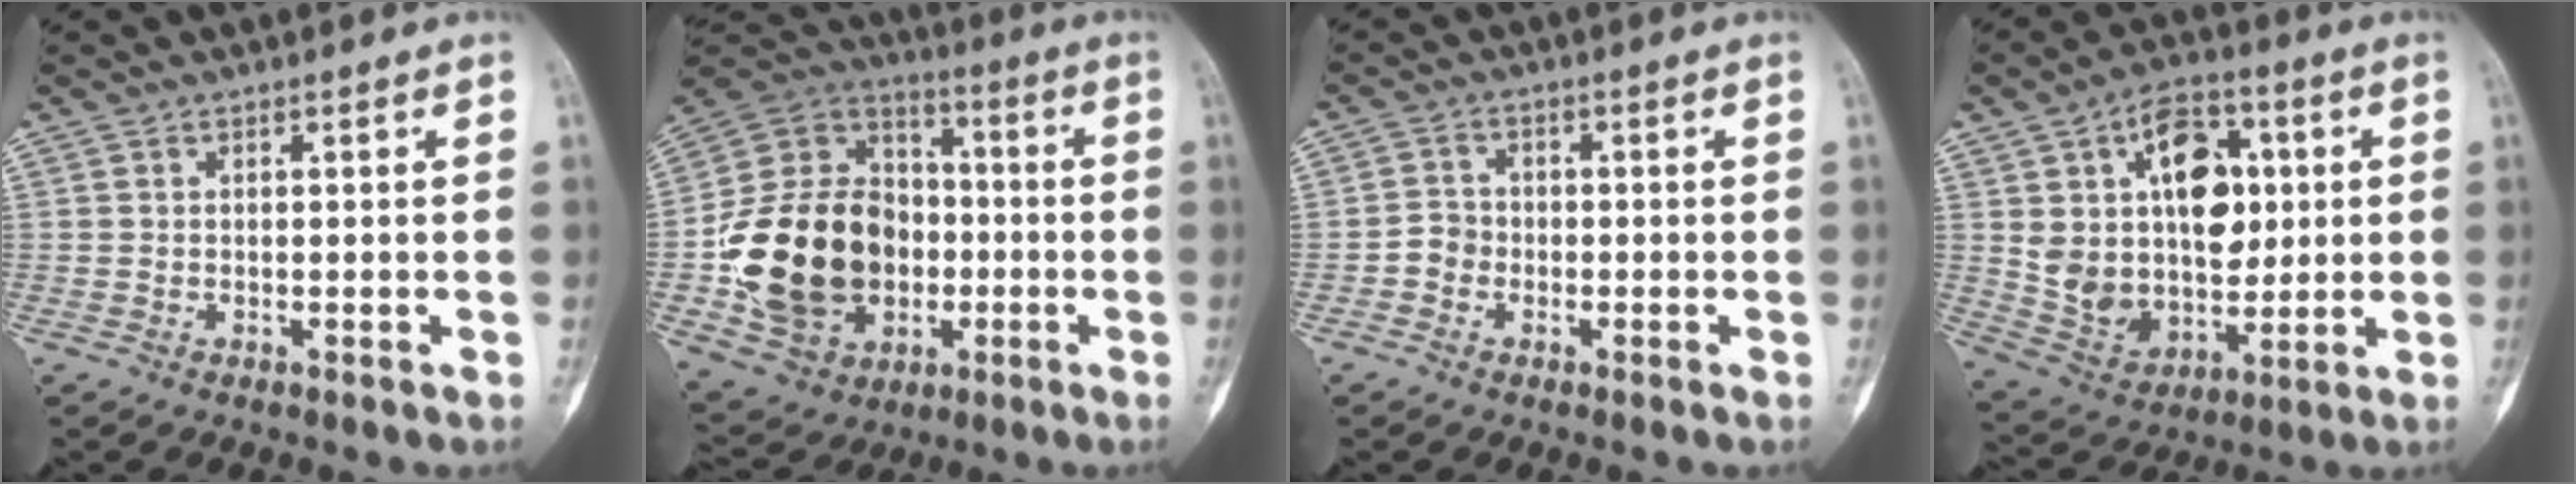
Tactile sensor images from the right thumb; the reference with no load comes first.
{"total": 24.1, "force": [-3.9, 18.7, 14.7], "torque": [-0.245, 0.035, -0.051]}
{"total": 3.0, "force": [-1.2, 2.6, 0.9], "torque": [-0.002, 0.013, -0.030]}
{"total": 19.3, "force": [4.2, 12.5, 14.1], "torque": [-0.183, -0.002, 0.083]}